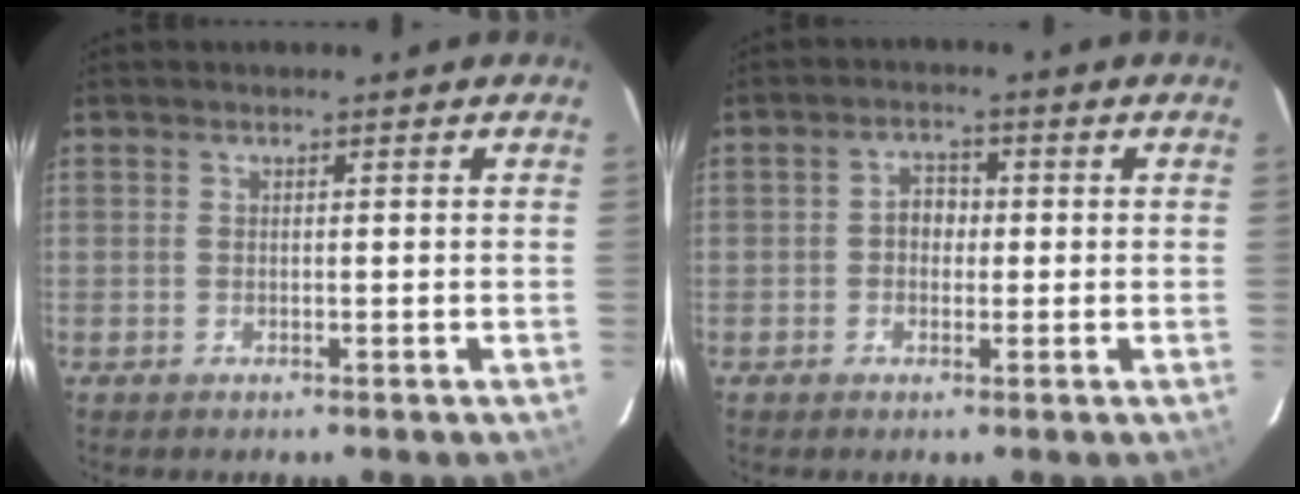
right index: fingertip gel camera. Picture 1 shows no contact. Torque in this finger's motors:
{"motor_torque": [0.32, -0.06, 0.16, 0.05]}